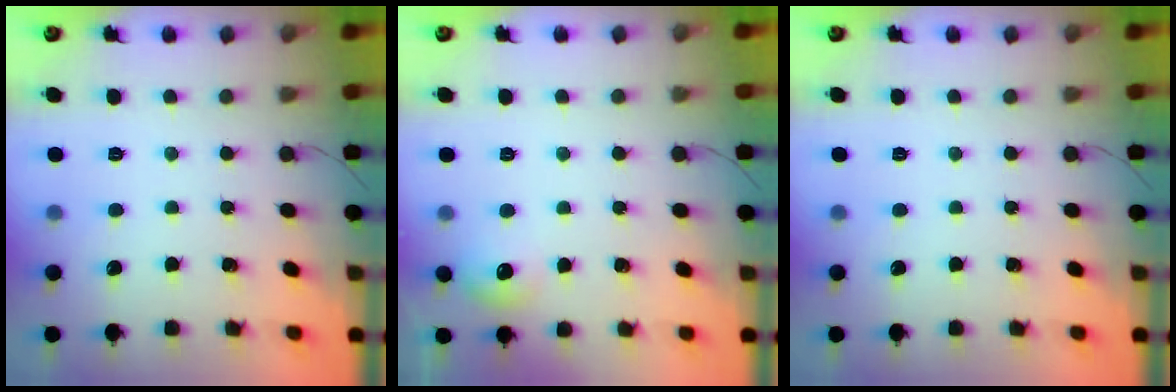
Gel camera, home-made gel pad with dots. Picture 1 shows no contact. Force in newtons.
{"total": 5.9, "press": 5.7, "slide": 1.5}
{"total": 0.0}